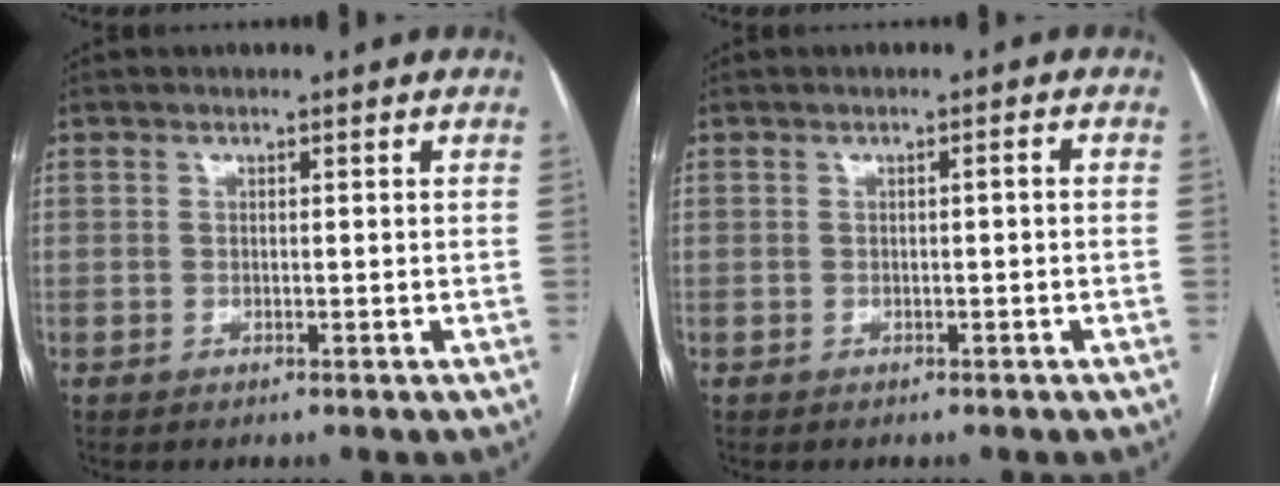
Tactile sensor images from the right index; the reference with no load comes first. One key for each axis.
{"total": 0.8, "fx": 0.0, "fy": 0.1, "fz": 0.8, "tx": -0.011, "ty": 0.002, "tz": 0.001}